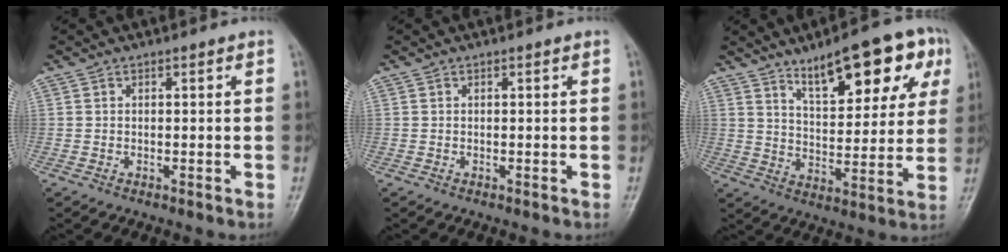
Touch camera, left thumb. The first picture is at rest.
{"total": 0.0}
{"total": 16.8, "force": [8.9, 6.2, 12.8], "torque": [-0.138, -0.025, 0.134]}